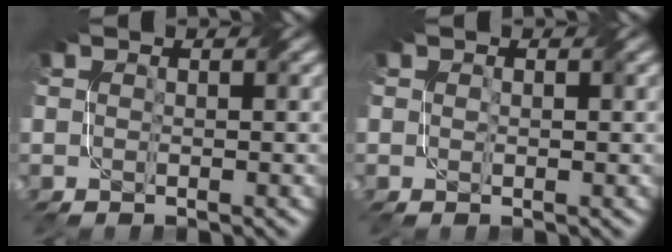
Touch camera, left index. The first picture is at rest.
{"total": 0.7, "force": [0.1, 0.2, 0.6], "torque": [-0.012, 0.001, 0.003]}